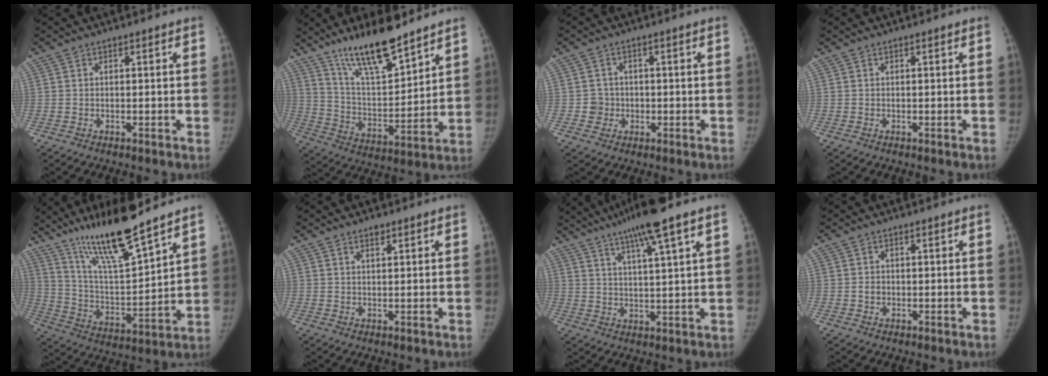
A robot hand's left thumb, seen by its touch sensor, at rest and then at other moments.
{"total": 16.2, "force": [12.3, 3.9, 9.7], "torque": [-0.142, -0.077, 0.227]}
{"total": 3.0, "force": [-0.4, 2.9, 0.3], "torque": [0.017, 0.009, -0.006]}
{"total": 0.0}
{"total": 17.7, "force": [13.6, 2.0, 11.0], "torque": [-0.174, -0.076, 0.253]}
{"total": 1.5, "force": [1.2, 0.4, 0.8], "torque": [-0.010, -0.007, 0.021]}
{"total": 11.9, "force": [7.5, -0.2, 9.1], "torque": [-0.153, -0.011, 0.125]}
{"total": 1.0, "force": [0.1, 0.8, 0.5], "torque": [-0.005, 0.001, 0.003]}